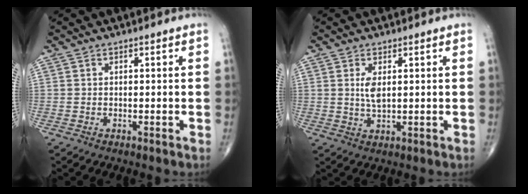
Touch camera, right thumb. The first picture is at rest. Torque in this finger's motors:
{"motor_torque": [0.89, 0.71, 0.60, 0.18, 0.03]}